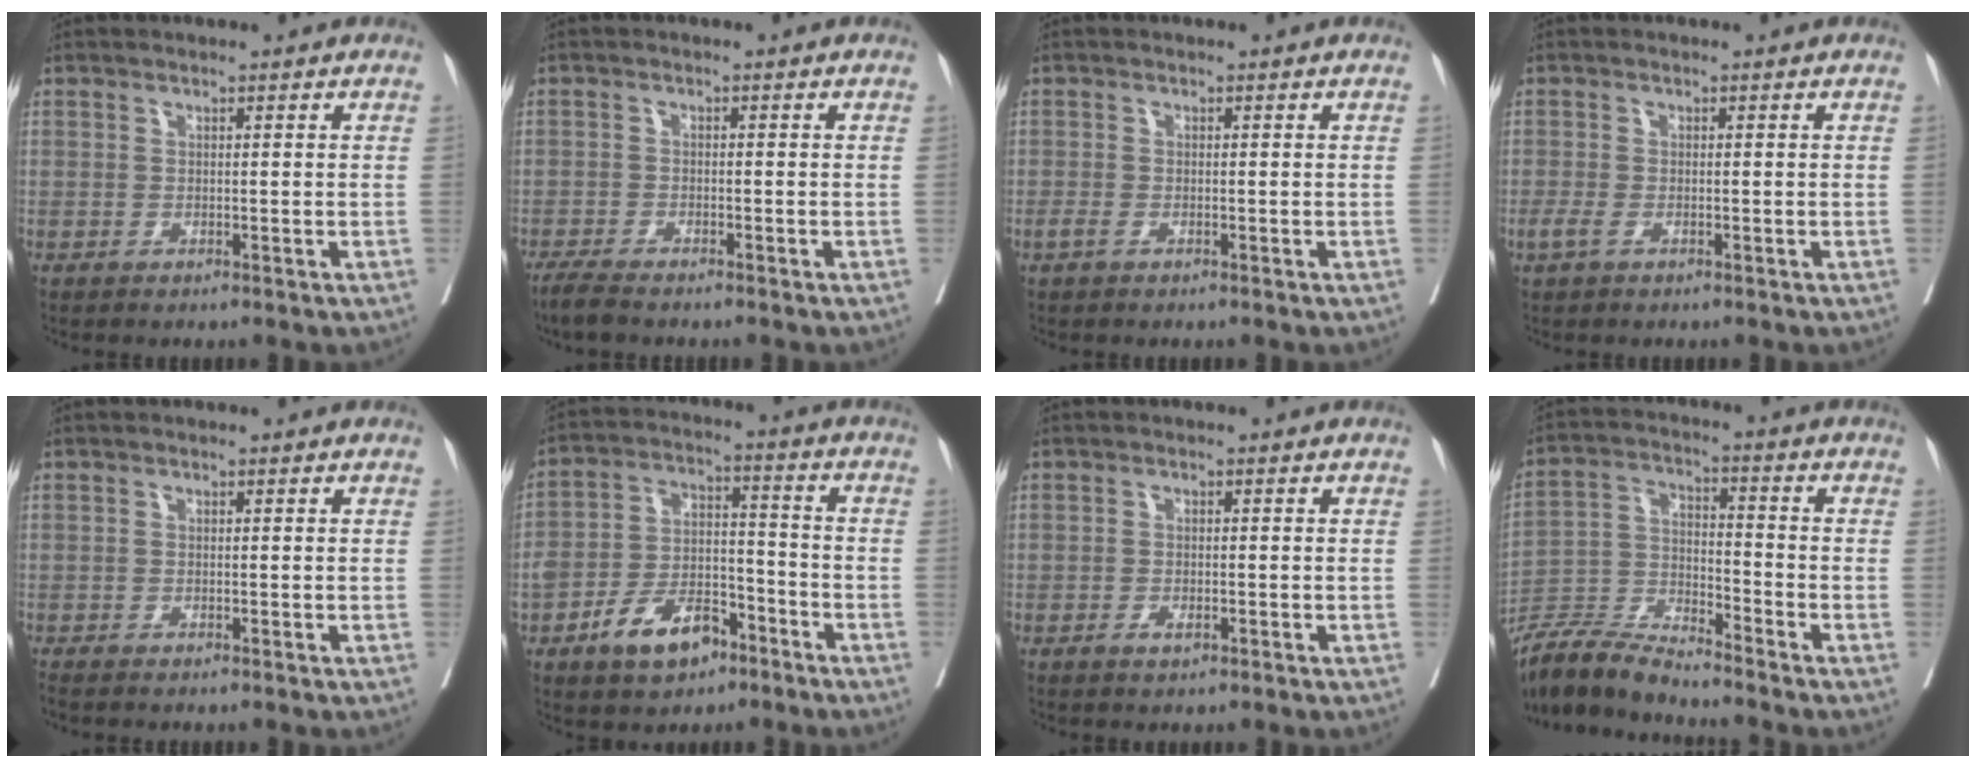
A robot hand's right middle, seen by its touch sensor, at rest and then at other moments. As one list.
[{"total": 3.2, "force": [-2.7, 0.4, 1.5], "torque": [-0.028, -0.009, -0.048]}, {"total": 1.1, "force": [-0.6, 0.5, 0.7], "torque": [-0.022, -0.002, -0.010]}, {"total": 1.7, "force": [-0.8, 0.7, 1.2], "torque": [-0.038, -0.004, -0.016]}, {"total": 1.1, "force": [-1.0, 0.1, 0.4], "torque": [-0.008, -0.003, -0.017]}, {"total": 10.5, "force": [-6.4, 5.4, 6.3], "torque": [-0.115, 0.015, -0.112]}, {"total": 1.6, "force": [-0.9, 0.7, 1.1], "torque": [-0.017, 0.002, -0.013]}, {"total": 9.0, "force": [-8.7, 0.2, 2.1], "torque": [-0.040, -0.002, -0.168]}]